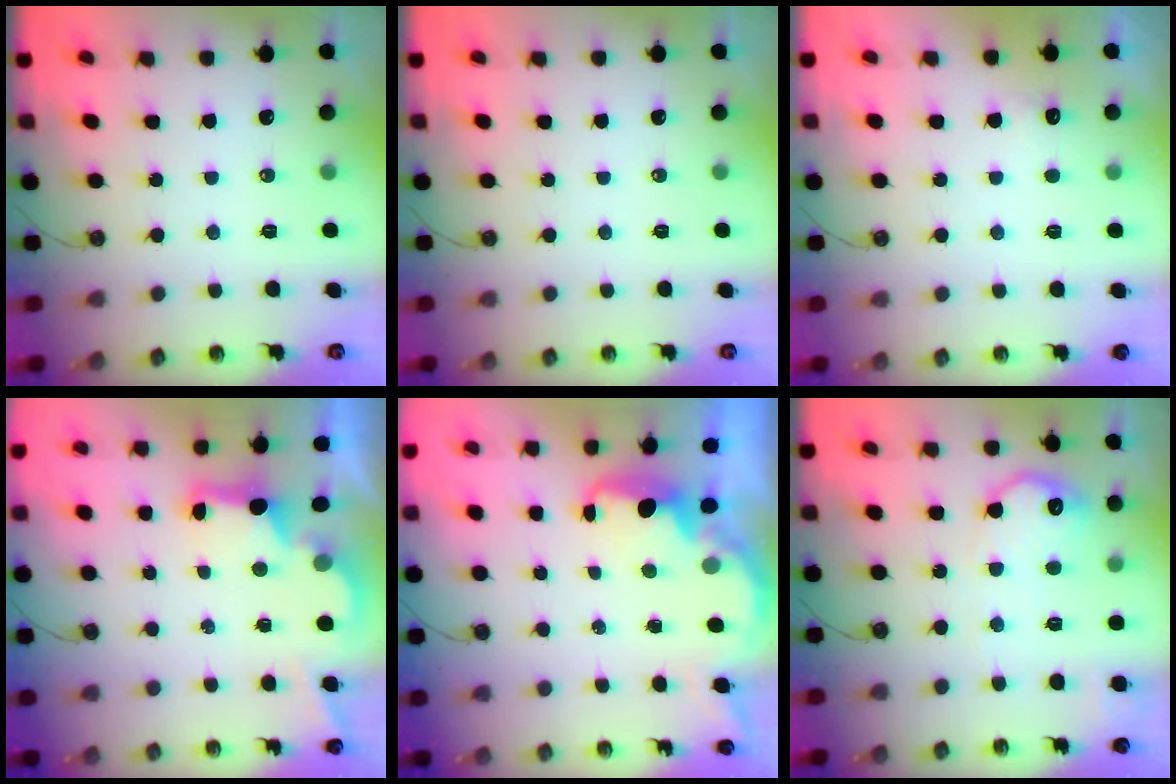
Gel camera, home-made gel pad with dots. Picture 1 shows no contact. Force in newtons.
{"total": 0.0}
{"total": 4.4, "press": 4.2, "slide": 1.1}
{"total": 2.8, "press": 2.6, "slide": 0.9}
{"total": 2.4, "press": 2.3, "slide": 0.7}
{"total": 11.4, "press": 11.4, "slide": 0.4}